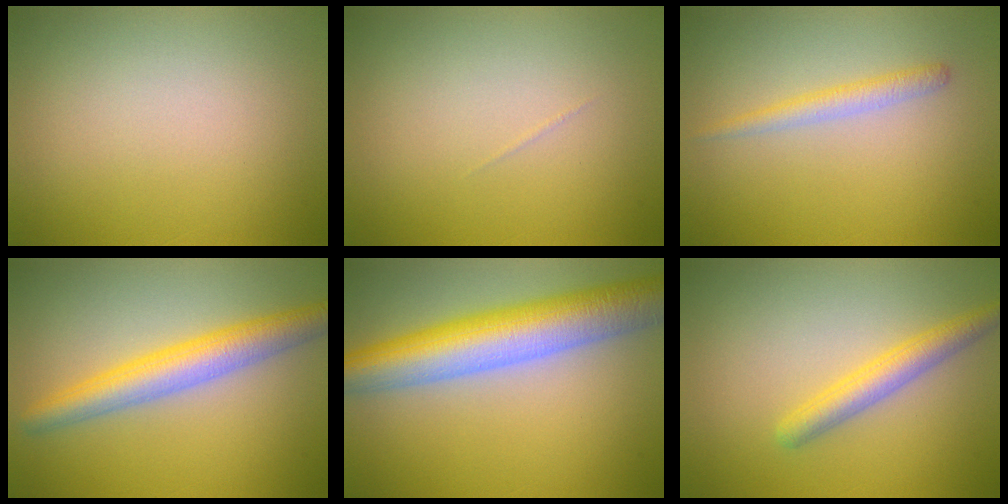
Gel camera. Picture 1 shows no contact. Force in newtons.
{"total": 0.0}
{"total": 1.7, "press": 1.7, "slide": 0.0}
{"total": 4.8, "press": 4.8, "slide": 0.1}
{"total": 9.3, "press": 9.3, "slide": 0.4}
{"total": 2.8, "press": 2.8, "slide": 0.2}